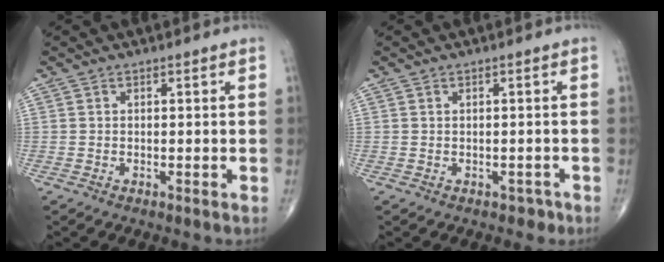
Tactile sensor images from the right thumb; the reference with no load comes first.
{"total": 1.1, "force": [-0.5, 0.9, 0.4], "torque": [0.002, 0.003, -0.006]}